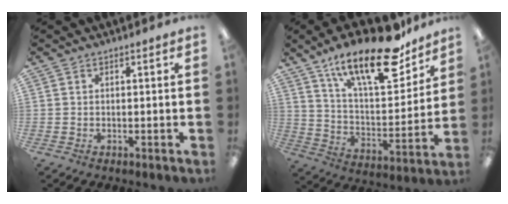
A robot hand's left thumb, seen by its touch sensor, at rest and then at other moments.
{"total": 23.3, "force": [16.0, 7.9, 14.8], "torque": [-0.230, -0.098, 0.268]}